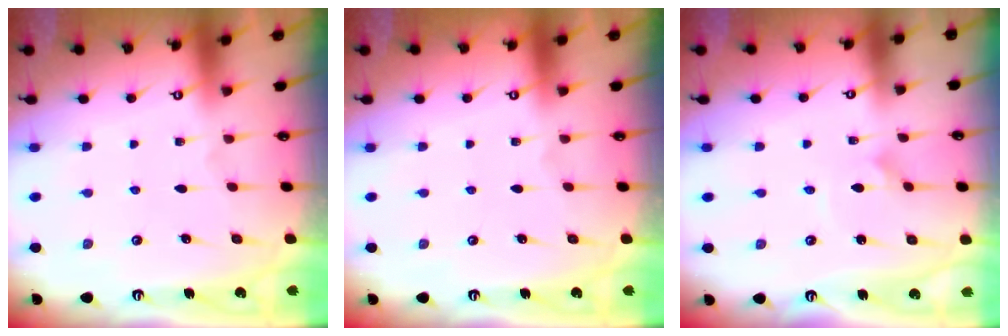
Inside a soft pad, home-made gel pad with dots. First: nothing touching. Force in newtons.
{"total": 0.0}
{"total": 1.3, "press": 1.3, "slide": 0.0}